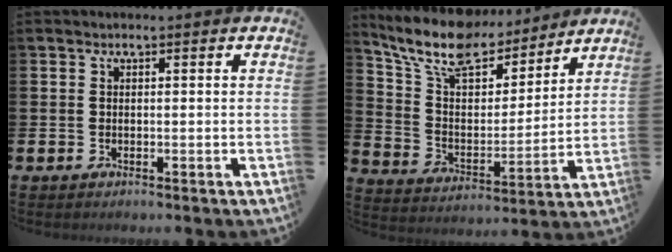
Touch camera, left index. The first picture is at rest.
{"total": 12.0, "force": [10.6, 4.3, 3.6], "torque": [-0.114, -0.070, 0.189]}